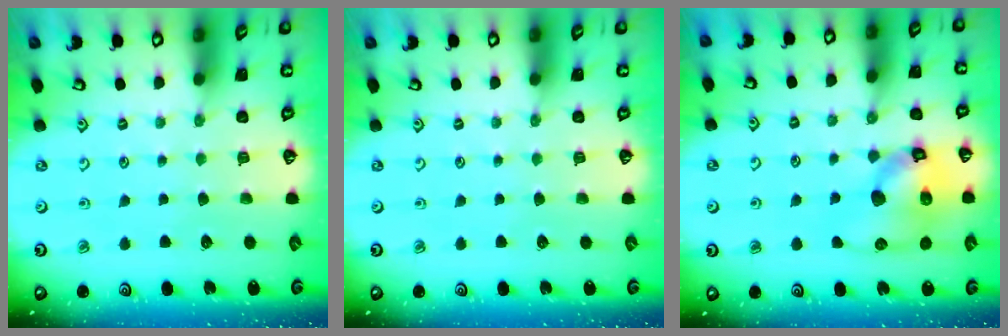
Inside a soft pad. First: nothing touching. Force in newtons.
{"total": 0.0}
{"total": 14.9, "press": 14.7, "slide": 2.4}